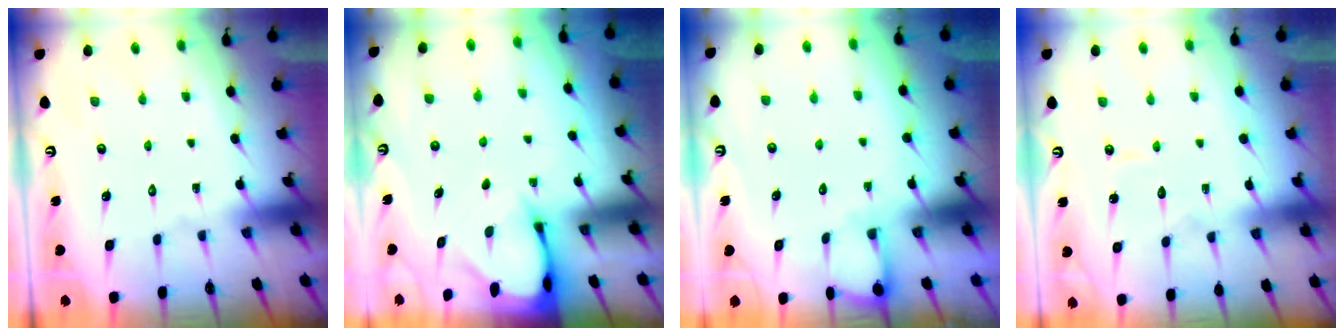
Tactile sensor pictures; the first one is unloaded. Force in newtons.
{"total": 2.5, "press": 2.5, "slide": 0.0}
{"total": 2.8, "press": 2.8, "slide": 0.2}
{"total": 3.4, "press": 3.3, "slide": 0.3}